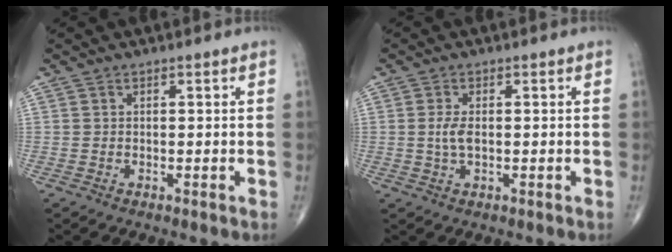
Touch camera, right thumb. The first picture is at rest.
{"total": 2.8, "force": [0.1, 1.3, 2.5], "torque": [-0.057, 0.000, 0.001]}